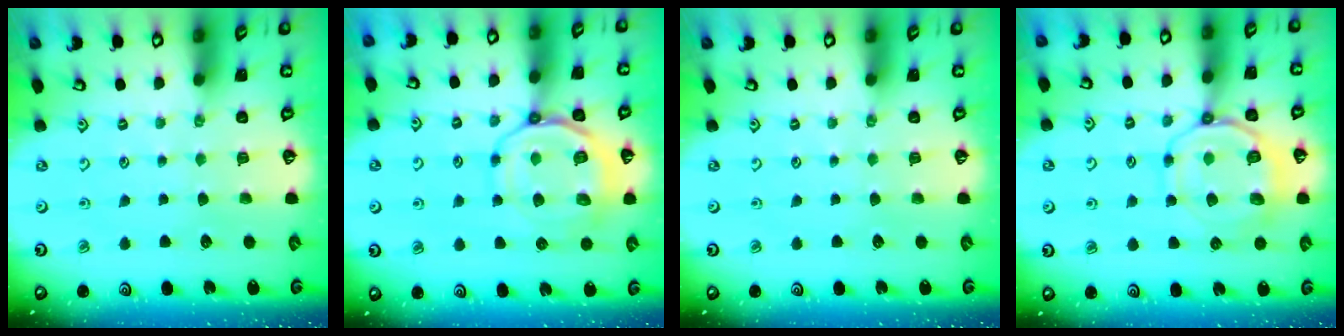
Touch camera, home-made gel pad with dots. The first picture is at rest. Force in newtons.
{"total": 11.9, "press": 11.7, "slide": 1.8}
{"total": 0.0}
{"total": 10.4, "press": 10.3, "slide": 1.4}